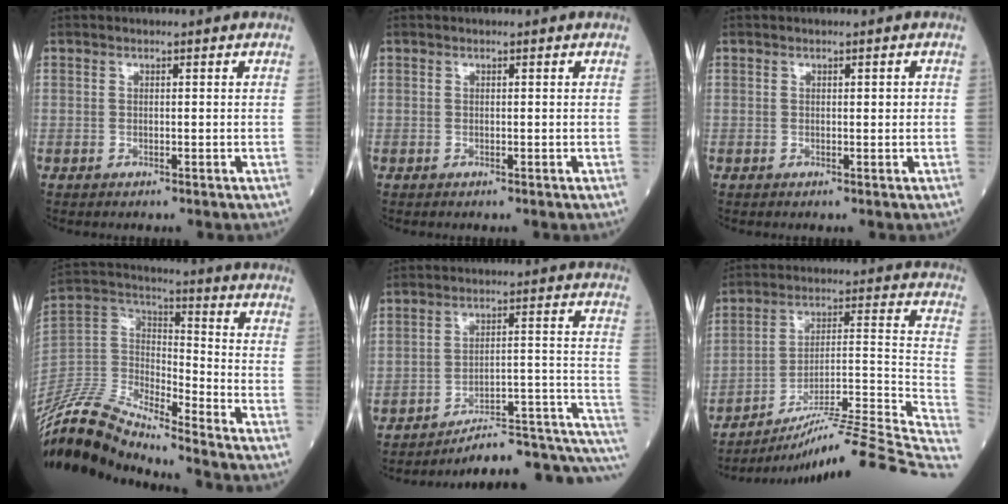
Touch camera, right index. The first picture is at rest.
{"total": 0.0}
{"total": 0.8, "force": [0.1, 0.3, 0.7], "torque": [-0.008, 0.001, 0.001]}
{"total": 14.6, "force": [-13.1, 1.6, 6.2], "torque": [-0.134, 0.025, -0.256]}
{"total": 13.5, "force": [-9.7, 3.6, 8.6], "torque": [-0.074, 0.076, -0.124]}
{"total": 25.9, "force": [-21.4, -0.8, 14.6], "torque": [-0.147, -0.003, -0.319]}